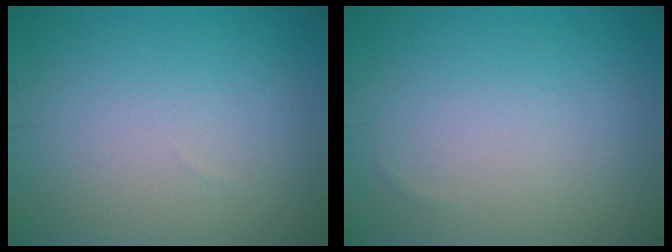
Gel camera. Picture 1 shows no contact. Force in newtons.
{"total": 0.0}